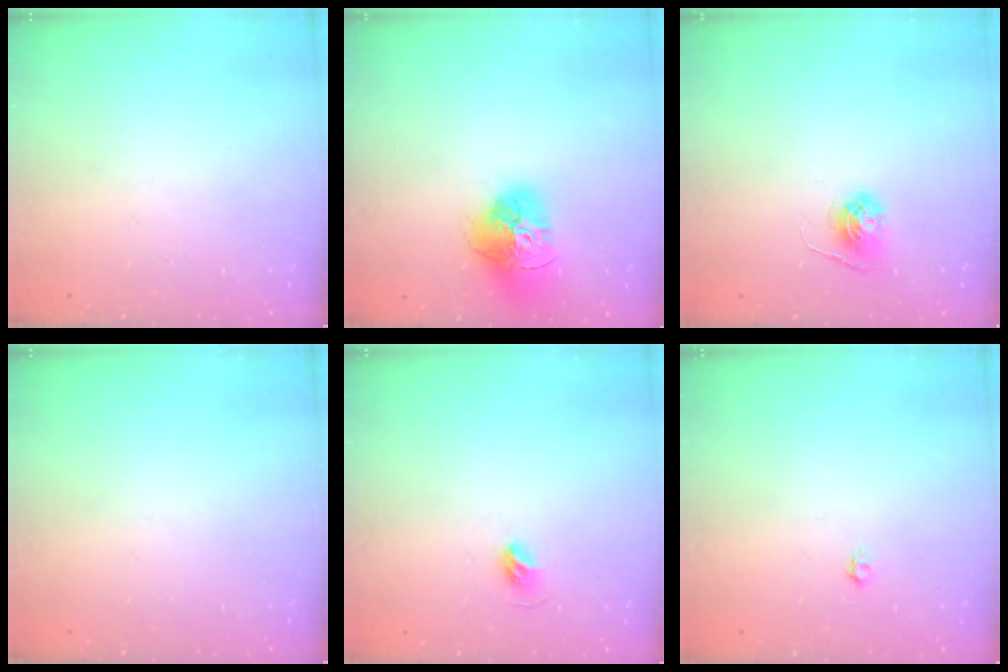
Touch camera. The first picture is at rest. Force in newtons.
{"total": 17.4, "press": 17.3, "slide": 1.7}
{"total": 5.6, "press": 5.5, "slide": 0.6}
{"total": 0.0}
{"total": 4.9, "press": 4.8, "slide": 1.1}
{"total": 4.0, "press": 3.9, "slide": 0.7}